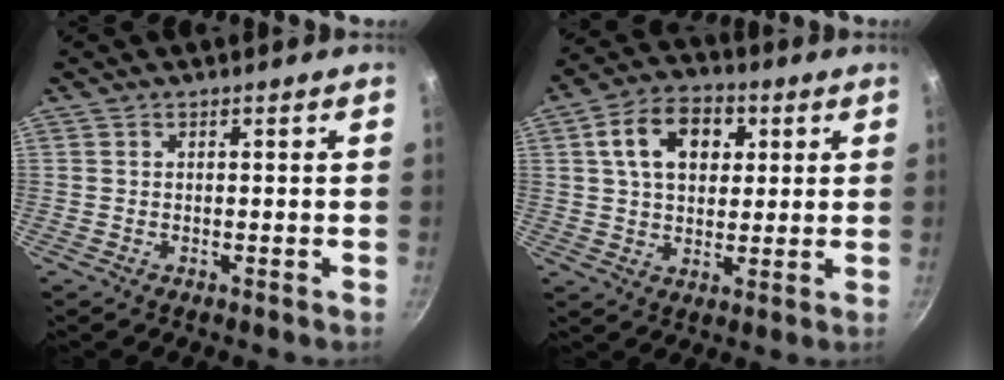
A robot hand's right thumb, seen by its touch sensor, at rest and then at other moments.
{"total": 11.7, "force": [3.4, 8.1, 7.8], "torque": [-0.104, 0.007, 0.046]}